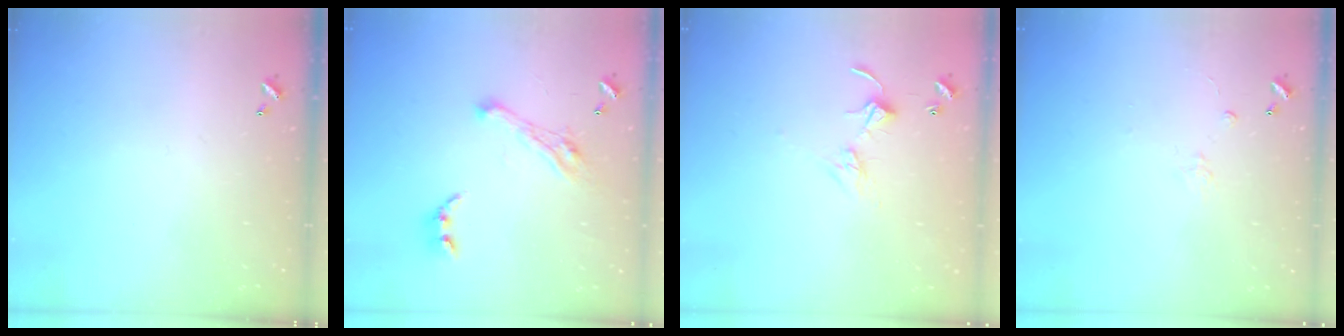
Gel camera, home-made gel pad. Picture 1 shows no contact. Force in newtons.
{"total": 7.4, "press": 7.3, "slide": 1.3}
{"total": 3.1, "press": 3.1, "slide": 0.6}
{"total": 1.5, "press": 1.3, "slide": 0.6}